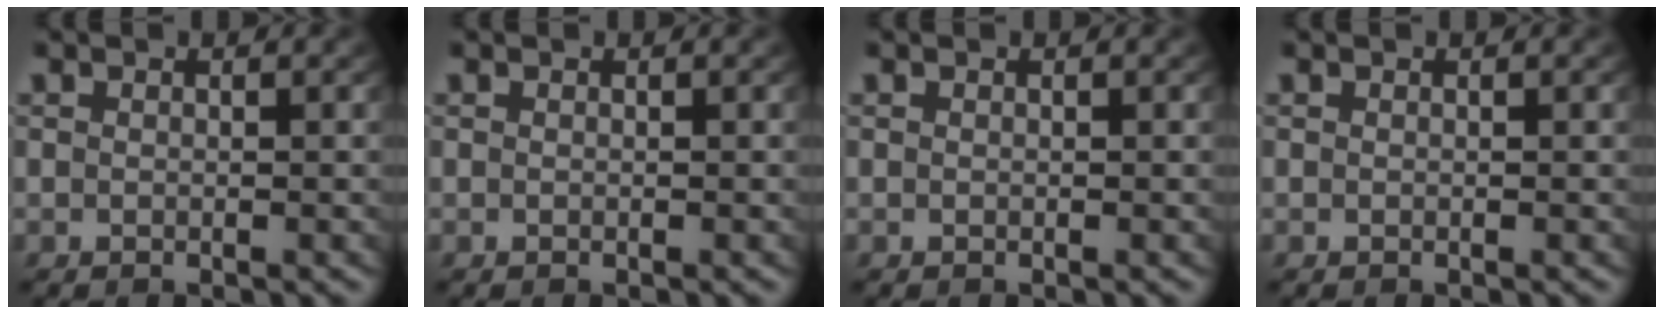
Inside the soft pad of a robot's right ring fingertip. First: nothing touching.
{"total": 0.0}
{"total": 0.0}
{"total": 0.0}